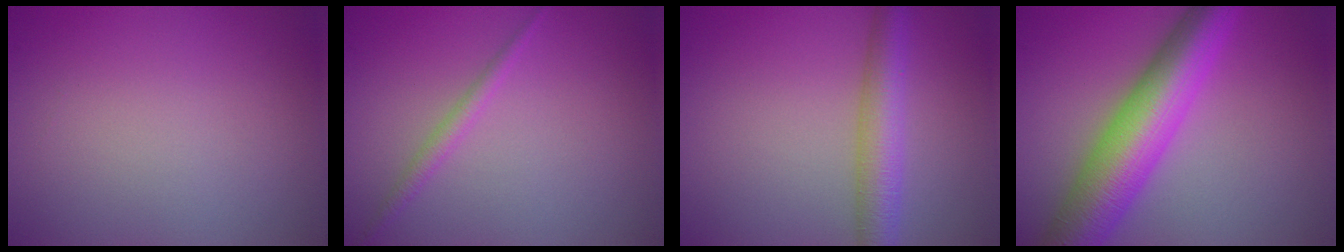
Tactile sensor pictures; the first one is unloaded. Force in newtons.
{"total": 1.3, "press": 1.3, "slide": 0.1}
{"total": 4.3, "press": 4.3, "slide": 0.3}
{"total": 9.2, "press": 9.2, "slide": 0.0}